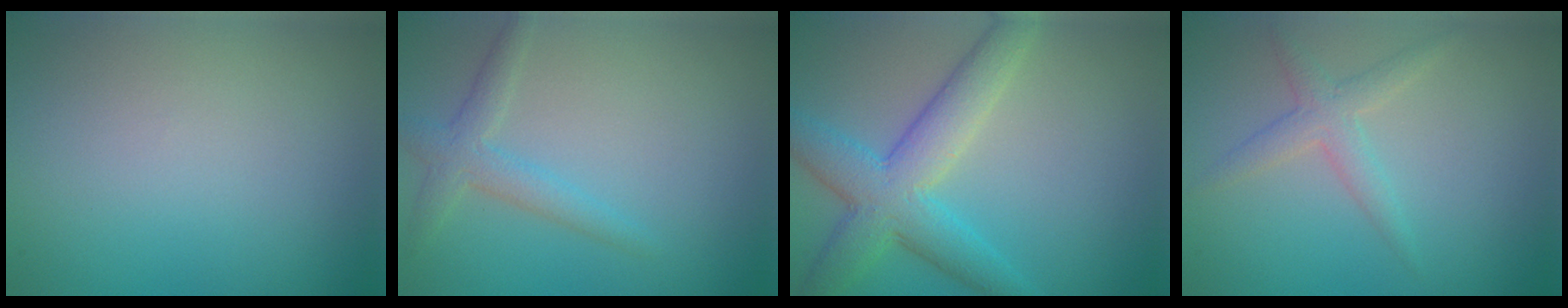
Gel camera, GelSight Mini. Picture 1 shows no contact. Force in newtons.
{"total": 2.4, "press": 2.4, "slide": 0.1}
{"total": 5.3, "press": 5.3, "slide": 0.2}
{"total": 2.2, "press": 2.2, "slide": 0.1}